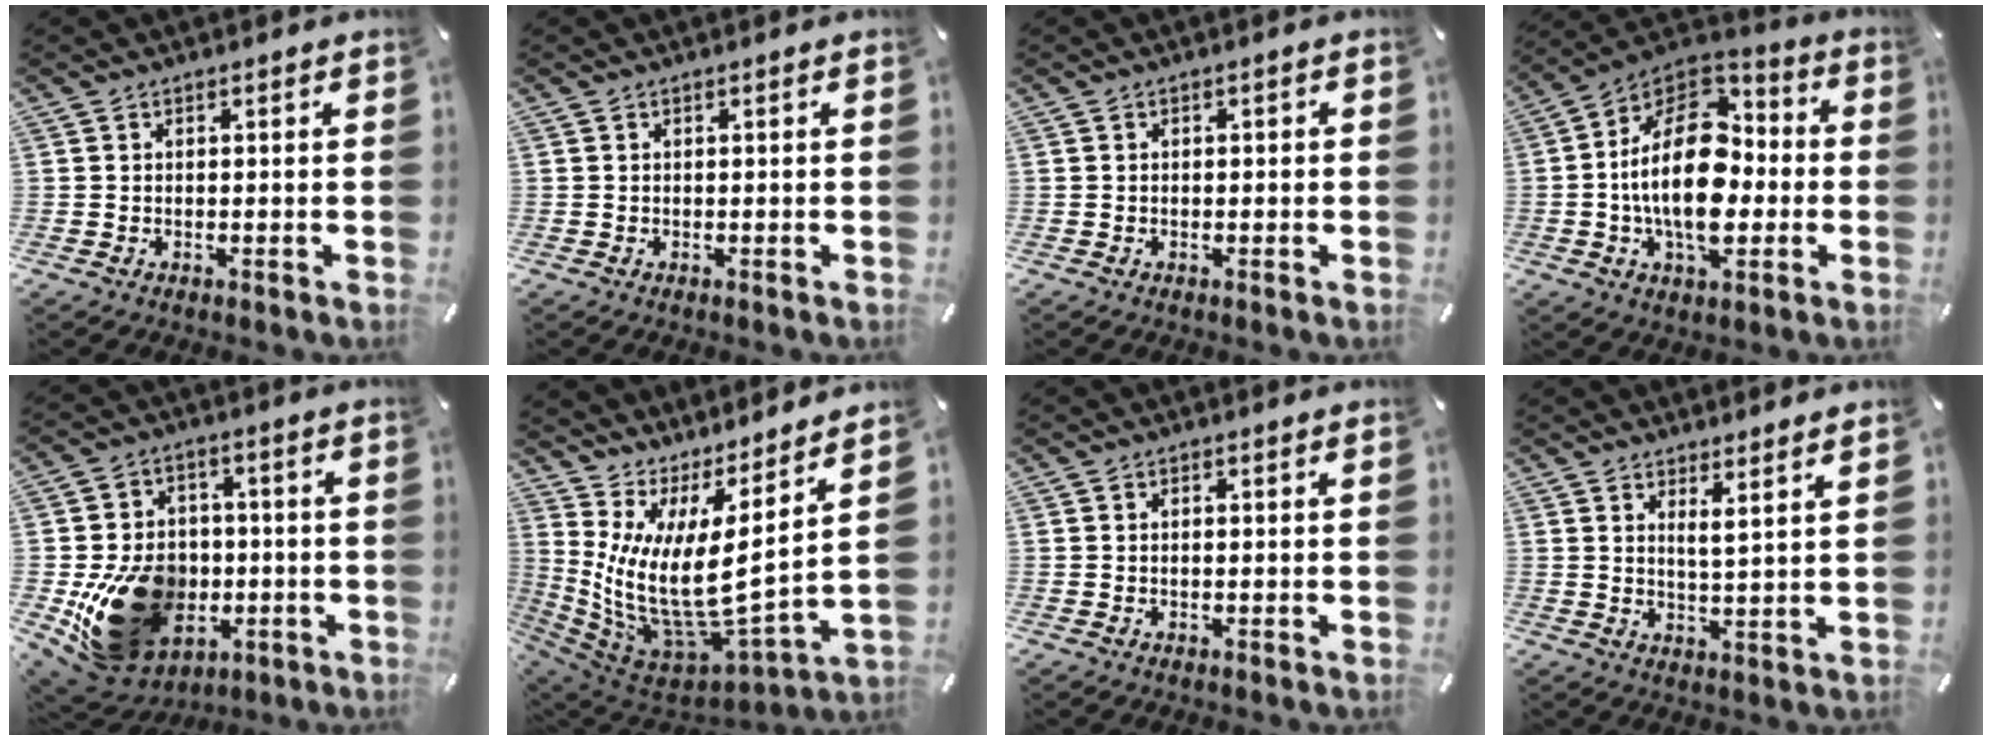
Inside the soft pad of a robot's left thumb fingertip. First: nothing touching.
{"total": 0.0}
{"total": 0.7, "force": [-0.3, 0.4, 0.5], "torque": [-0.010, 0.000, -0.007]}
{"total": 21.2, "force": [-1.6, 12.7, 16.9], "torque": [-0.333, 0.003, -0.031]}
{"total": 19.2, "force": [-4.2, 15.4, 10.8], "torque": [-0.187, 0.012, -0.054]}
{"total": 14.2, "force": [0.8, 5.4, 13.2], "torque": [-0.285, -0.067, 0.012]}
{"total": 0.7, "force": [0.0, 0.2, 0.6], "torque": [-0.013, -0.001, 0.000]}
{"total": 3.8, "force": [3.1, -0.4, 2.2], "torque": [-0.044, -0.020, 0.051]}